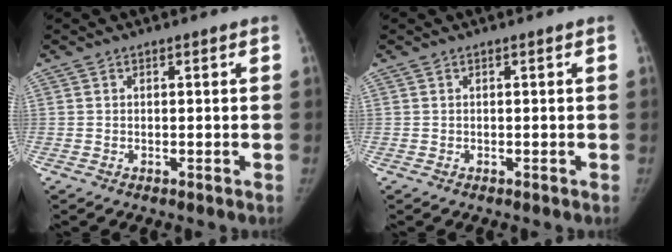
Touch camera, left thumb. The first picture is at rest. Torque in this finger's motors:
{"motor_torque": [-0.05, -0.04, 0.10, -0.01, 0.00]}